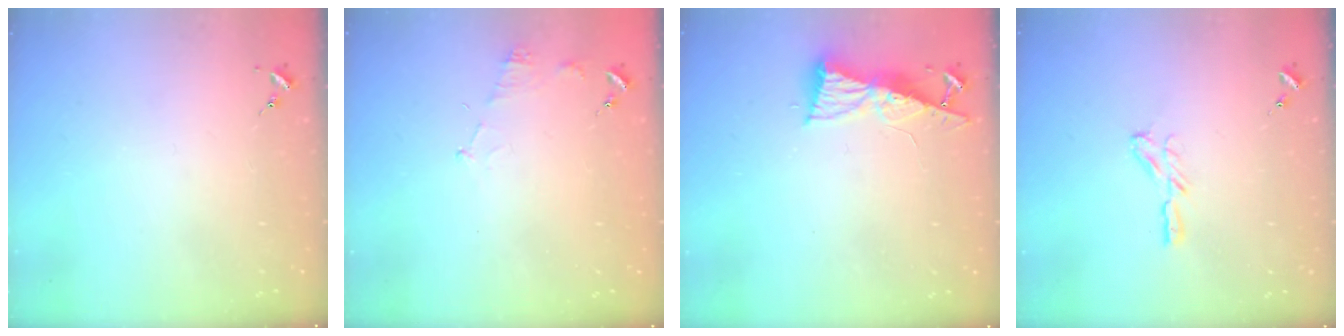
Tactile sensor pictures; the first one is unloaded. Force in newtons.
{"total": 6.4, "press": 6.4, "slide": 0.5}
{"total": 8.6, "press": 8.6, "slide": 1.1}
{"total": 5.8, "press": 5.8, "slide": 0.2}